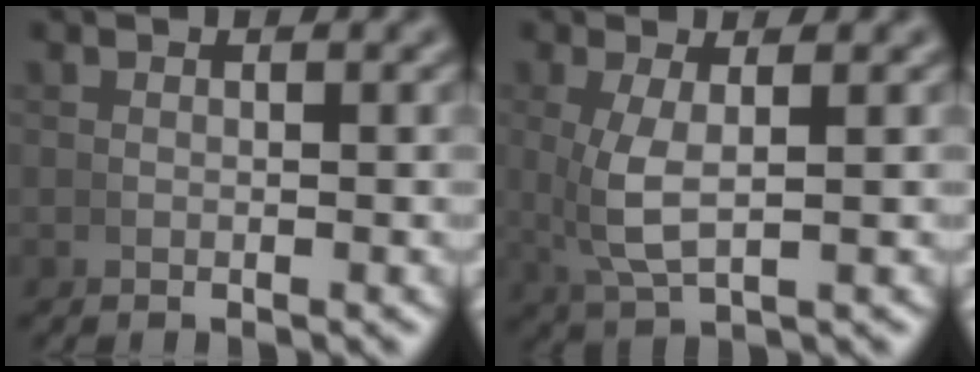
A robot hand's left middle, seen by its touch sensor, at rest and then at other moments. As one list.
[{"total": 4.1, "force": [0.4, 1.5, 3.8], "torque": [-0.092, -0.007, 0.022]}]